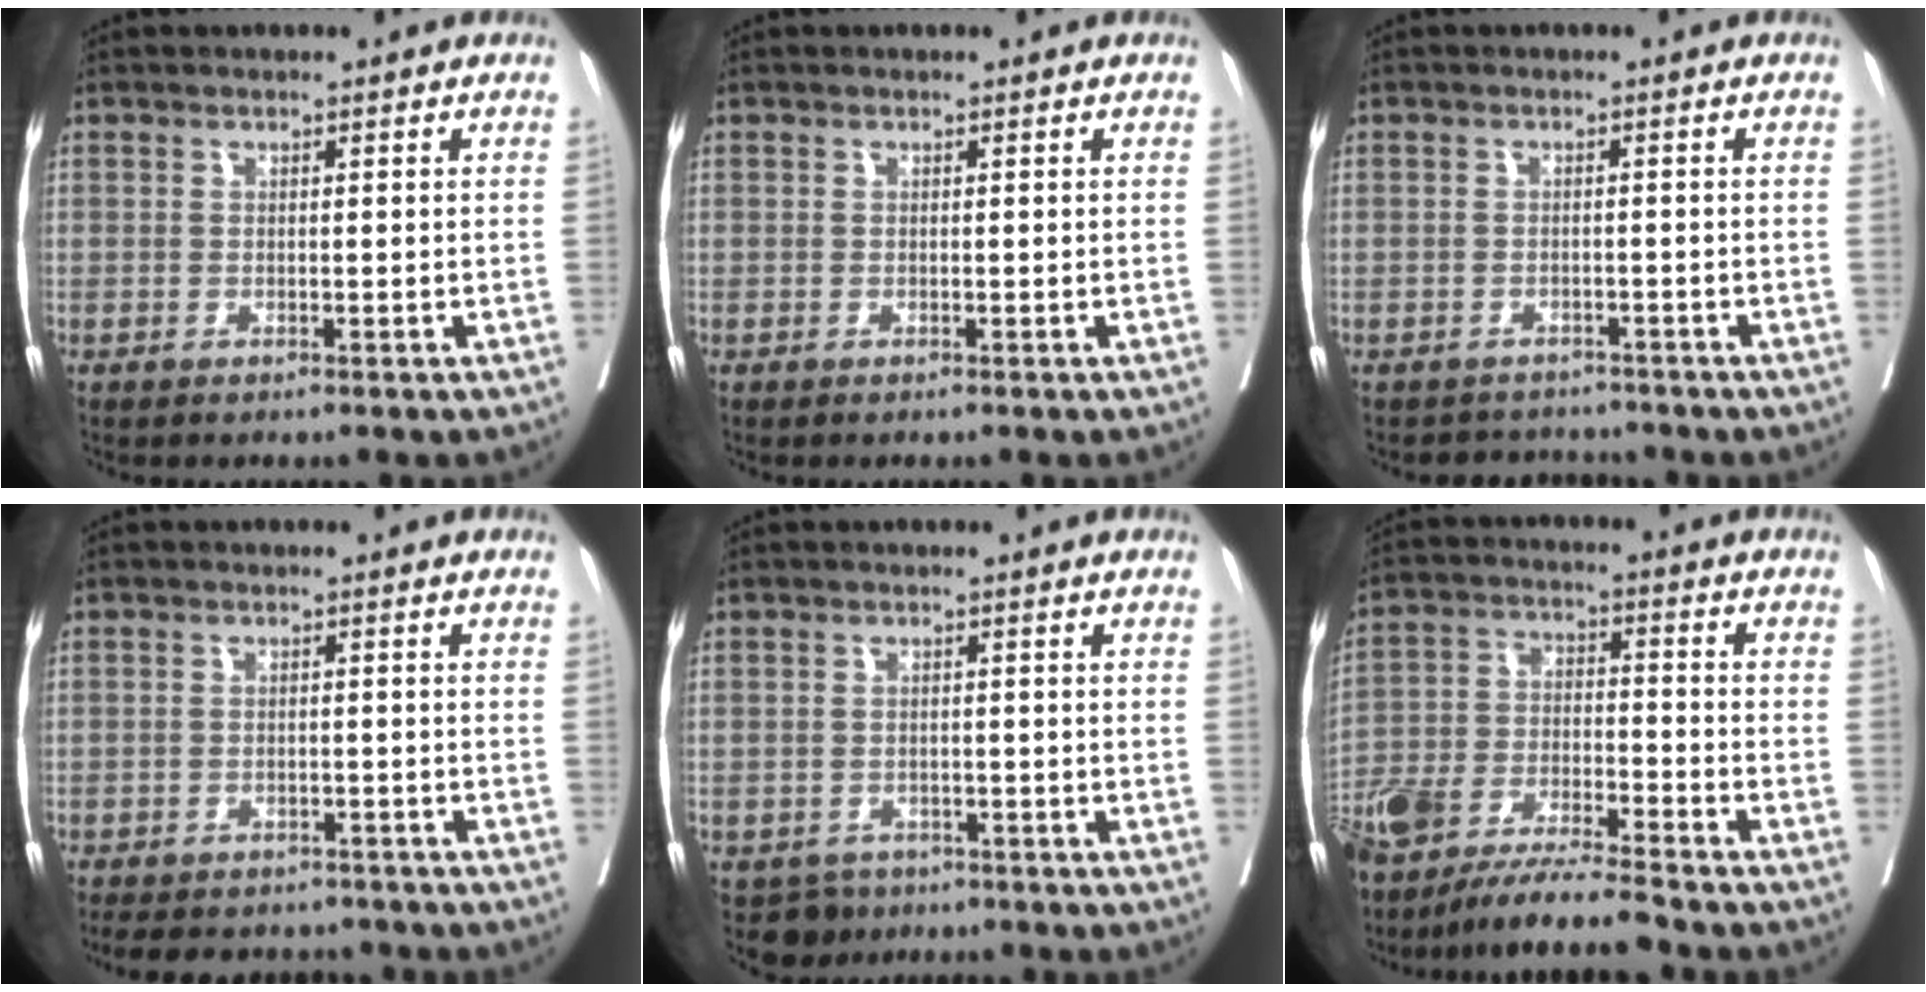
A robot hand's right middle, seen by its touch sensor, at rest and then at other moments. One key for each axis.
{"total": 0.0}
{"total": 3.5, "fx": -3.3, "fy": 1.0, "fz": -0.7, "tx": 0.013, "ty": 0.005, "tz": -0.050}
{"total": 10.9, "fx": -9.7, "fy": 3.9, "fz": 3.0, "tx": -0.055, "ty": 0.005, "tz": -0.121}
{"total": 3.4, "fx": -2.4, "fy": 2.4, "fz": 0.1, "tx": 0.002, "ty": 0.004, "tz": -0.036}
{"total": 14.1, "fx": -12.5, "fy": 0.9, "fz": 6.6, "tx": -0.124, "ty": -0.012, "tz": -0.228}